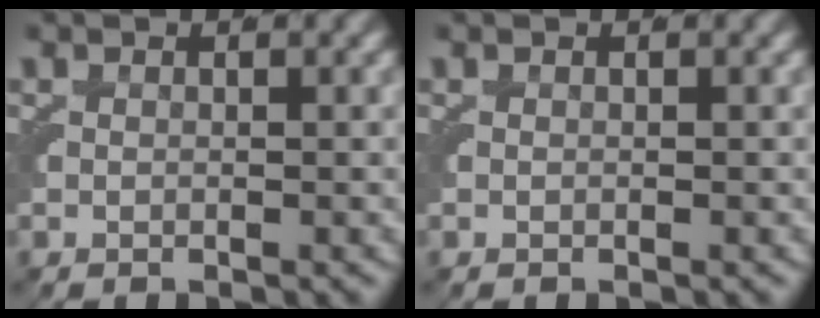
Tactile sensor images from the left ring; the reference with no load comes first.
{"total": 0.0}